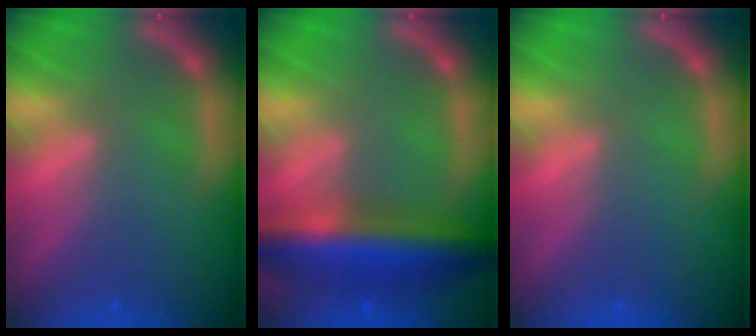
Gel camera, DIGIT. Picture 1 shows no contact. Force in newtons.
{"total": 8.5}
{"total": 0.0}